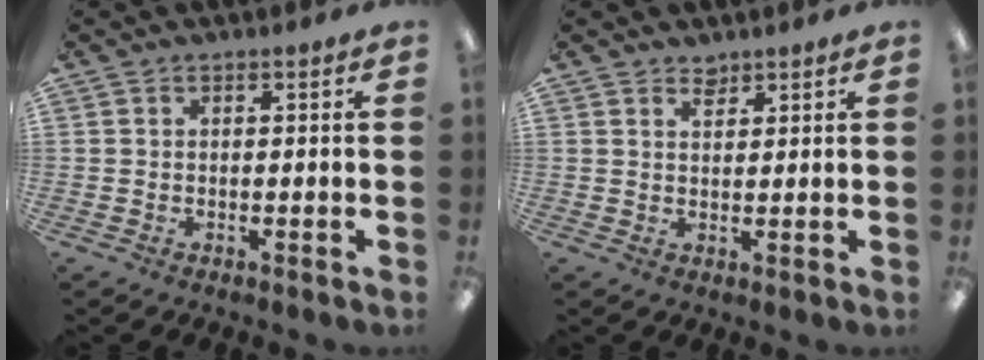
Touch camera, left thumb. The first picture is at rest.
{"total": 2.3, "force": [2.1, 0.9, 0.4], "torque": [-0.002, -0.011, 0.039]}